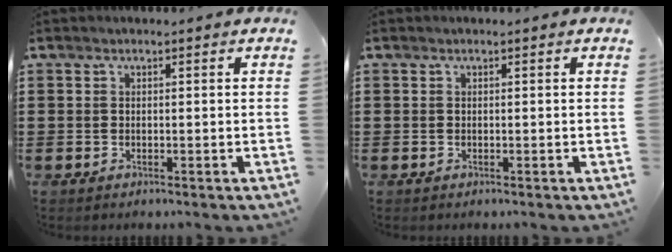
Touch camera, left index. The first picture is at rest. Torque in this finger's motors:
{"motor_torque": [0.00, 0.00, 0.00, 0.00]}